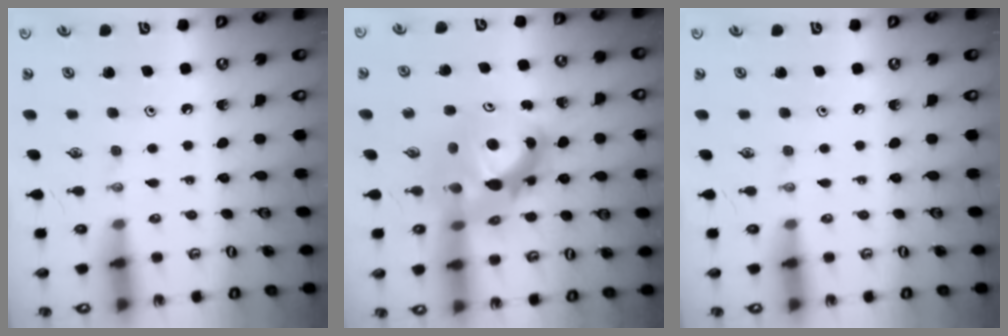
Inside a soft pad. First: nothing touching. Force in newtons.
{"total": 11.0, "press": 11.0, "slide": 0.8}
{"total": 0.0}